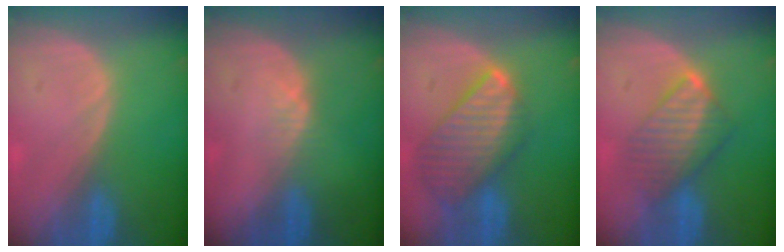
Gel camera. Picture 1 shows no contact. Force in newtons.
{"total": 1.7, "press": 1.5, "slide": 0.8}
{"total": 9.9, "press": 8.5, "slide": 5.0}
{"total": 6.4, "press": 6.4, "slide": 0.8}